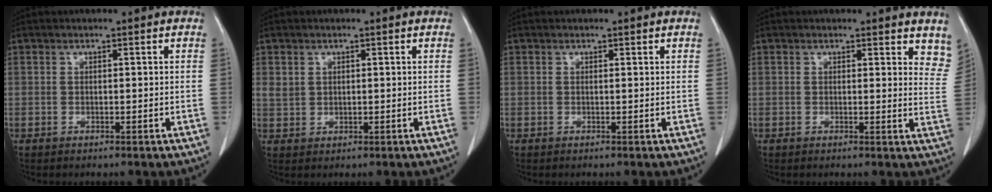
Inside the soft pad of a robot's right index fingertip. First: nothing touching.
{"total": 2.2, "force": [1.0, 1.9, 0.6], "torque": [-0.008, 0.003, 0.023]}
{"total": 0.0}
{"total": 7.1, "force": [6.2, 2.5, 2.2], "torque": [0.002, -0.021, 0.043]}